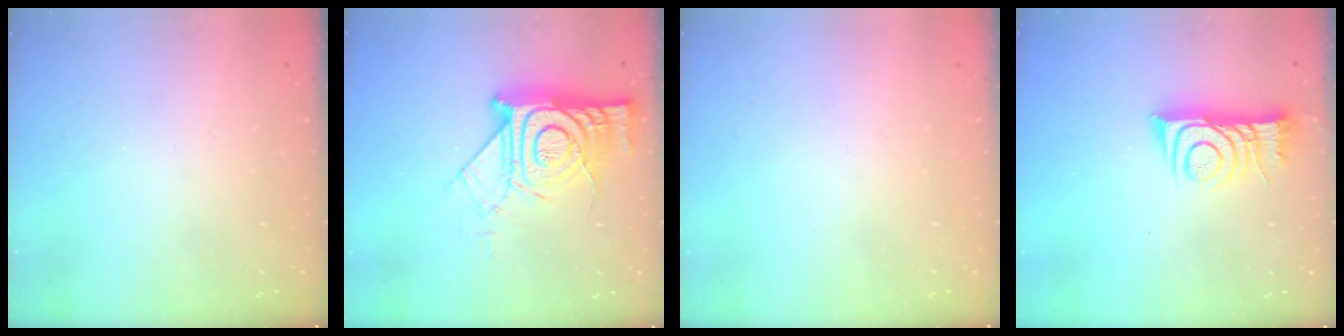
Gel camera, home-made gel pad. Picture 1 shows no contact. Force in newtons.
{"total": 17.6, "press": 17.5, "slide": 1.3}
{"total": 1.7, "press": 1.7, "slide": 0.2}
{"total": 12.3, "press": 12.2, "slide": 1.1}